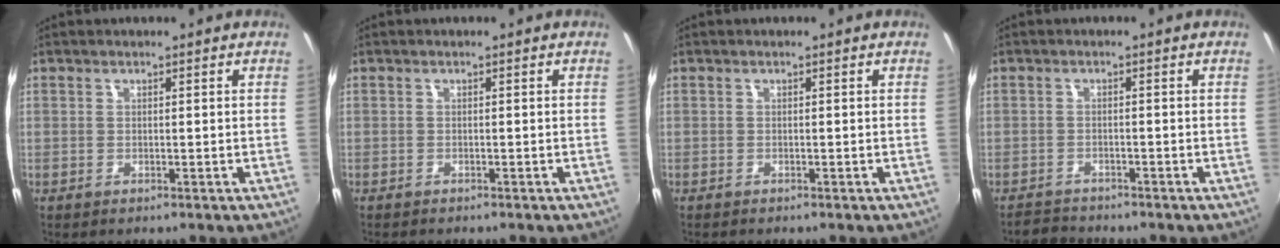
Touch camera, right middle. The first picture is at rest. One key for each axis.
{"total": 0.7, "fx": -0.7, "fy": 0.1, "fz": 0.3, "tx": -0.006, "ty": -0.007, "tz": -0.011}
{"total": 0.0}
{"total": 2.7, "fx": -2.6, "fy": 0.7, "fz": 0.0, "tx": -0.013, "ty": -0.006, "tz": -0.051}